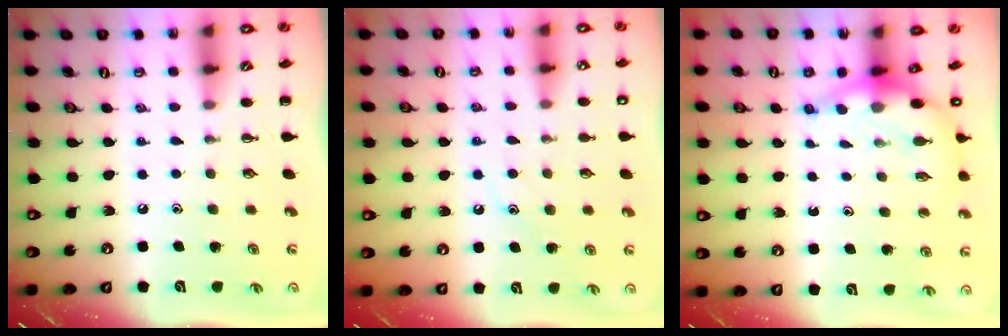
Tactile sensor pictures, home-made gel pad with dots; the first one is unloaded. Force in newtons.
{"total": 9.3, "press": 9.2, "slide": 1.5}
{"total": 6.9, "press": 6.7, "slide": 1.6}